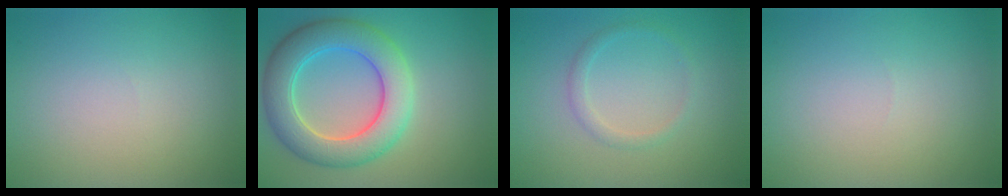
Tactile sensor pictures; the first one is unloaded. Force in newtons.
{"total": 7.3, "press": 7.3, "slide": 0.3}
{"total": 1.3, "press": 1.3, "slide": 0.1}
{"total": 0.0}